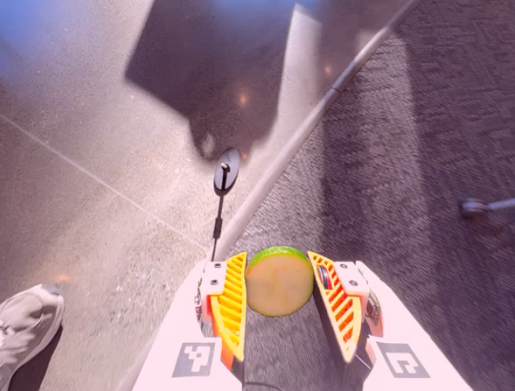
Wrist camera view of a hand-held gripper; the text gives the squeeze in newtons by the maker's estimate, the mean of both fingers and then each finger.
{"total": 11.5, "left": 12.0, "right": 11.1}